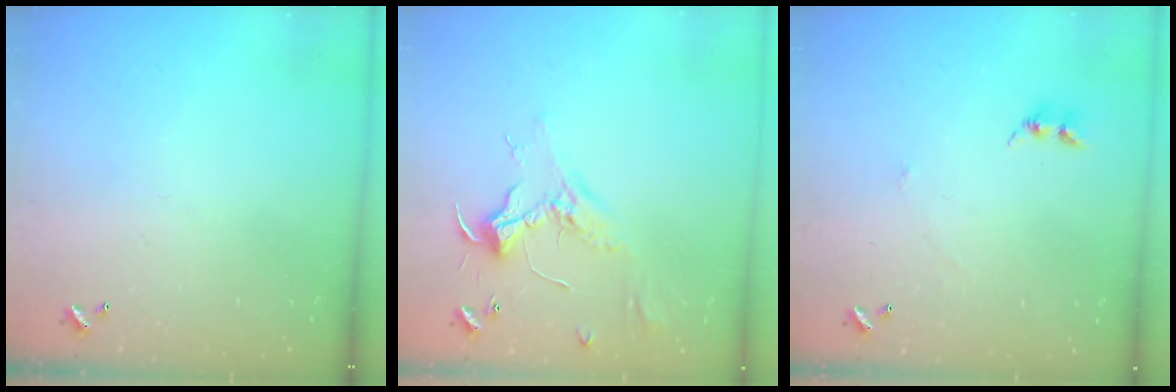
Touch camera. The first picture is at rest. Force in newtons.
{"total": 2.4, "press": 2.3, "slide": 0.8}
{"total": 2.6, "press": 2.6, "slide": 0.3}